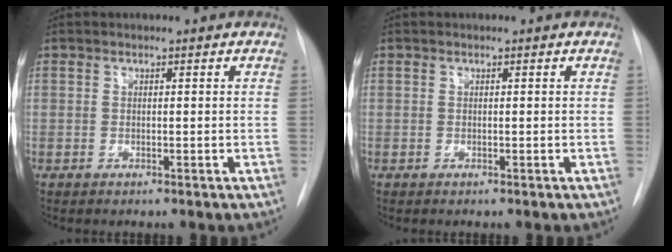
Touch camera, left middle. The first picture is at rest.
{"total": 0.0}